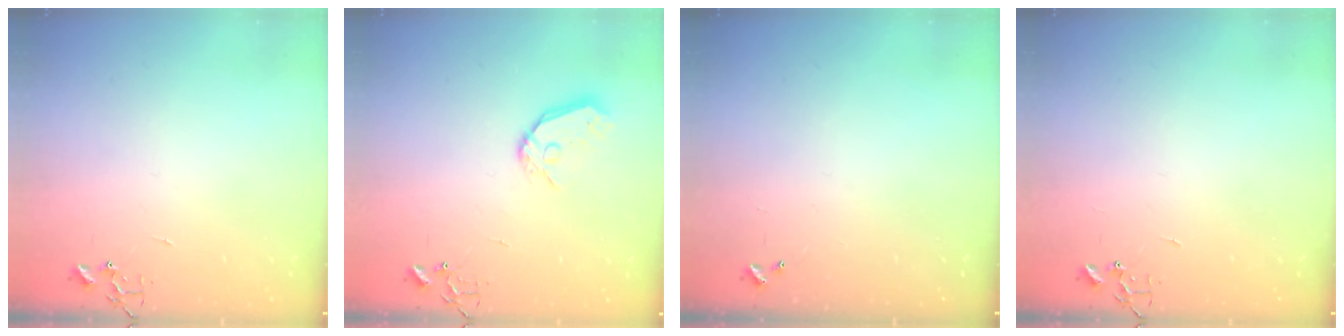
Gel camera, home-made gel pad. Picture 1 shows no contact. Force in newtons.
{"total": 10.5, "press": 10.5, "slide": 1.3}
{"total": 0.0}
{"total": 0.0}